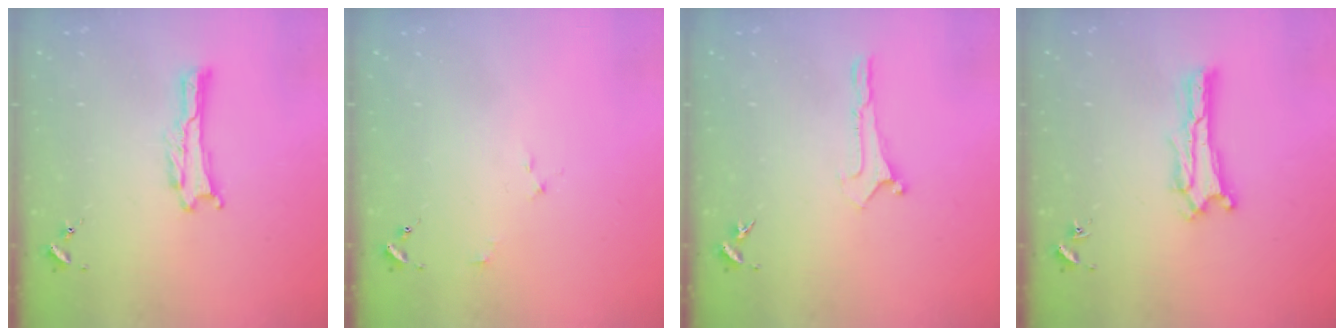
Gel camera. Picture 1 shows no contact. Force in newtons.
{"total": 2.2, "press": 2.2, "slide": 0.2}
{"total": 0.0}
{"total": 0.7, "press": 0.6, "slide": 0.2}